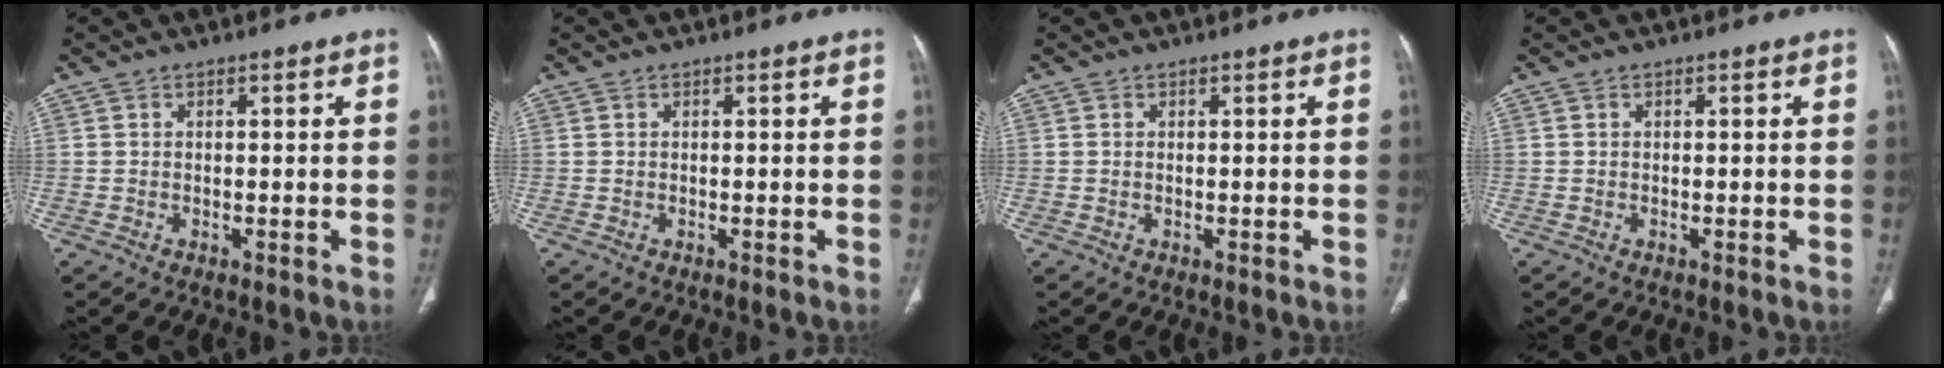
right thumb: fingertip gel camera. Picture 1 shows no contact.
{"total": 0.0}
{"total": 0.0}
{"total": 0.0}